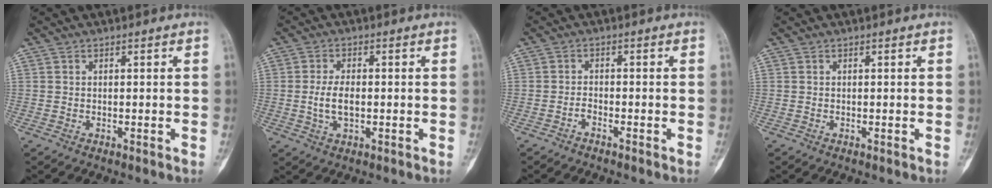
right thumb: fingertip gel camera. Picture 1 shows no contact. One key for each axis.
{"total": 4.9, "fx": -0.5, "fy": 2.5, "fz": 4.2, "tx": -0.077, "ty": 0.003, "tz": -0.012}
{"total": 1.3, "fx": -1.2, "fy": 0.3, "fz": 0.6, "tx": -0.015, "ty": 0.012, "tz": -0.023}
{"total": 0.0}